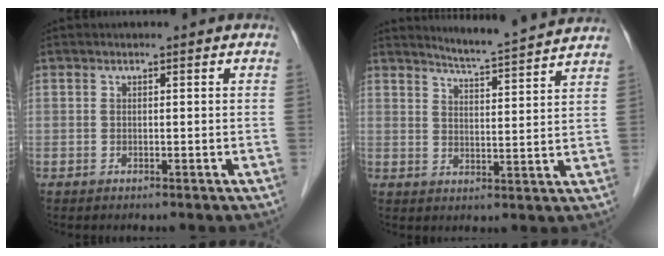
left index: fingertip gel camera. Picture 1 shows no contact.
{"total": 10.0, "force": [9.6, -1.1, 2.6], "torque": [-0.052, -0.006, 0.131]}